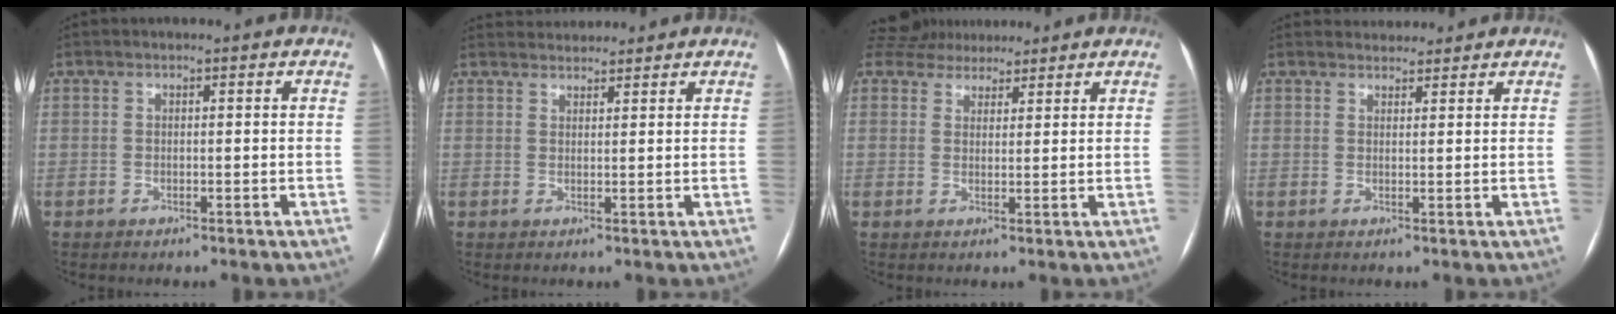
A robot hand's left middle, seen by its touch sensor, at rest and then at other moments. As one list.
[{"total": 4.2, "force": [4.2, 0.6, 0.2], "torque": [-0.008, 0.030, 0.069]}, {"total": 7.1, "force": [6.5, 2.8, 1.2], "torque": [-0.017, 0.030, 0.103]}, {"total": 4.0, "force": [3.8, 1.0, 0.1], "torque": [-0.001, 0.023, 0.054]}]